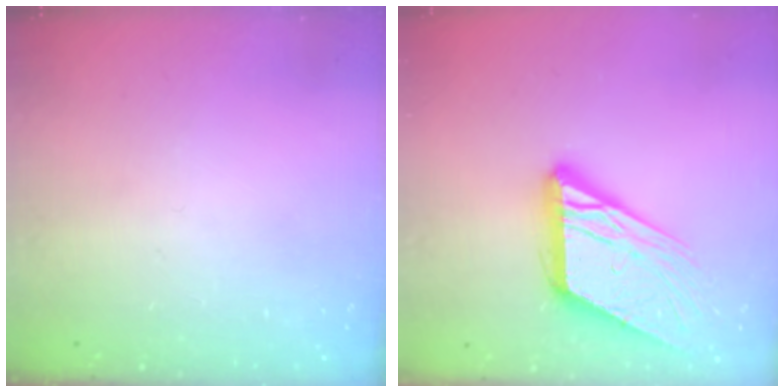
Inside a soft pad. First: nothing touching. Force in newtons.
{"total": 15.7, "press": 15.6, "slide": 1.8}